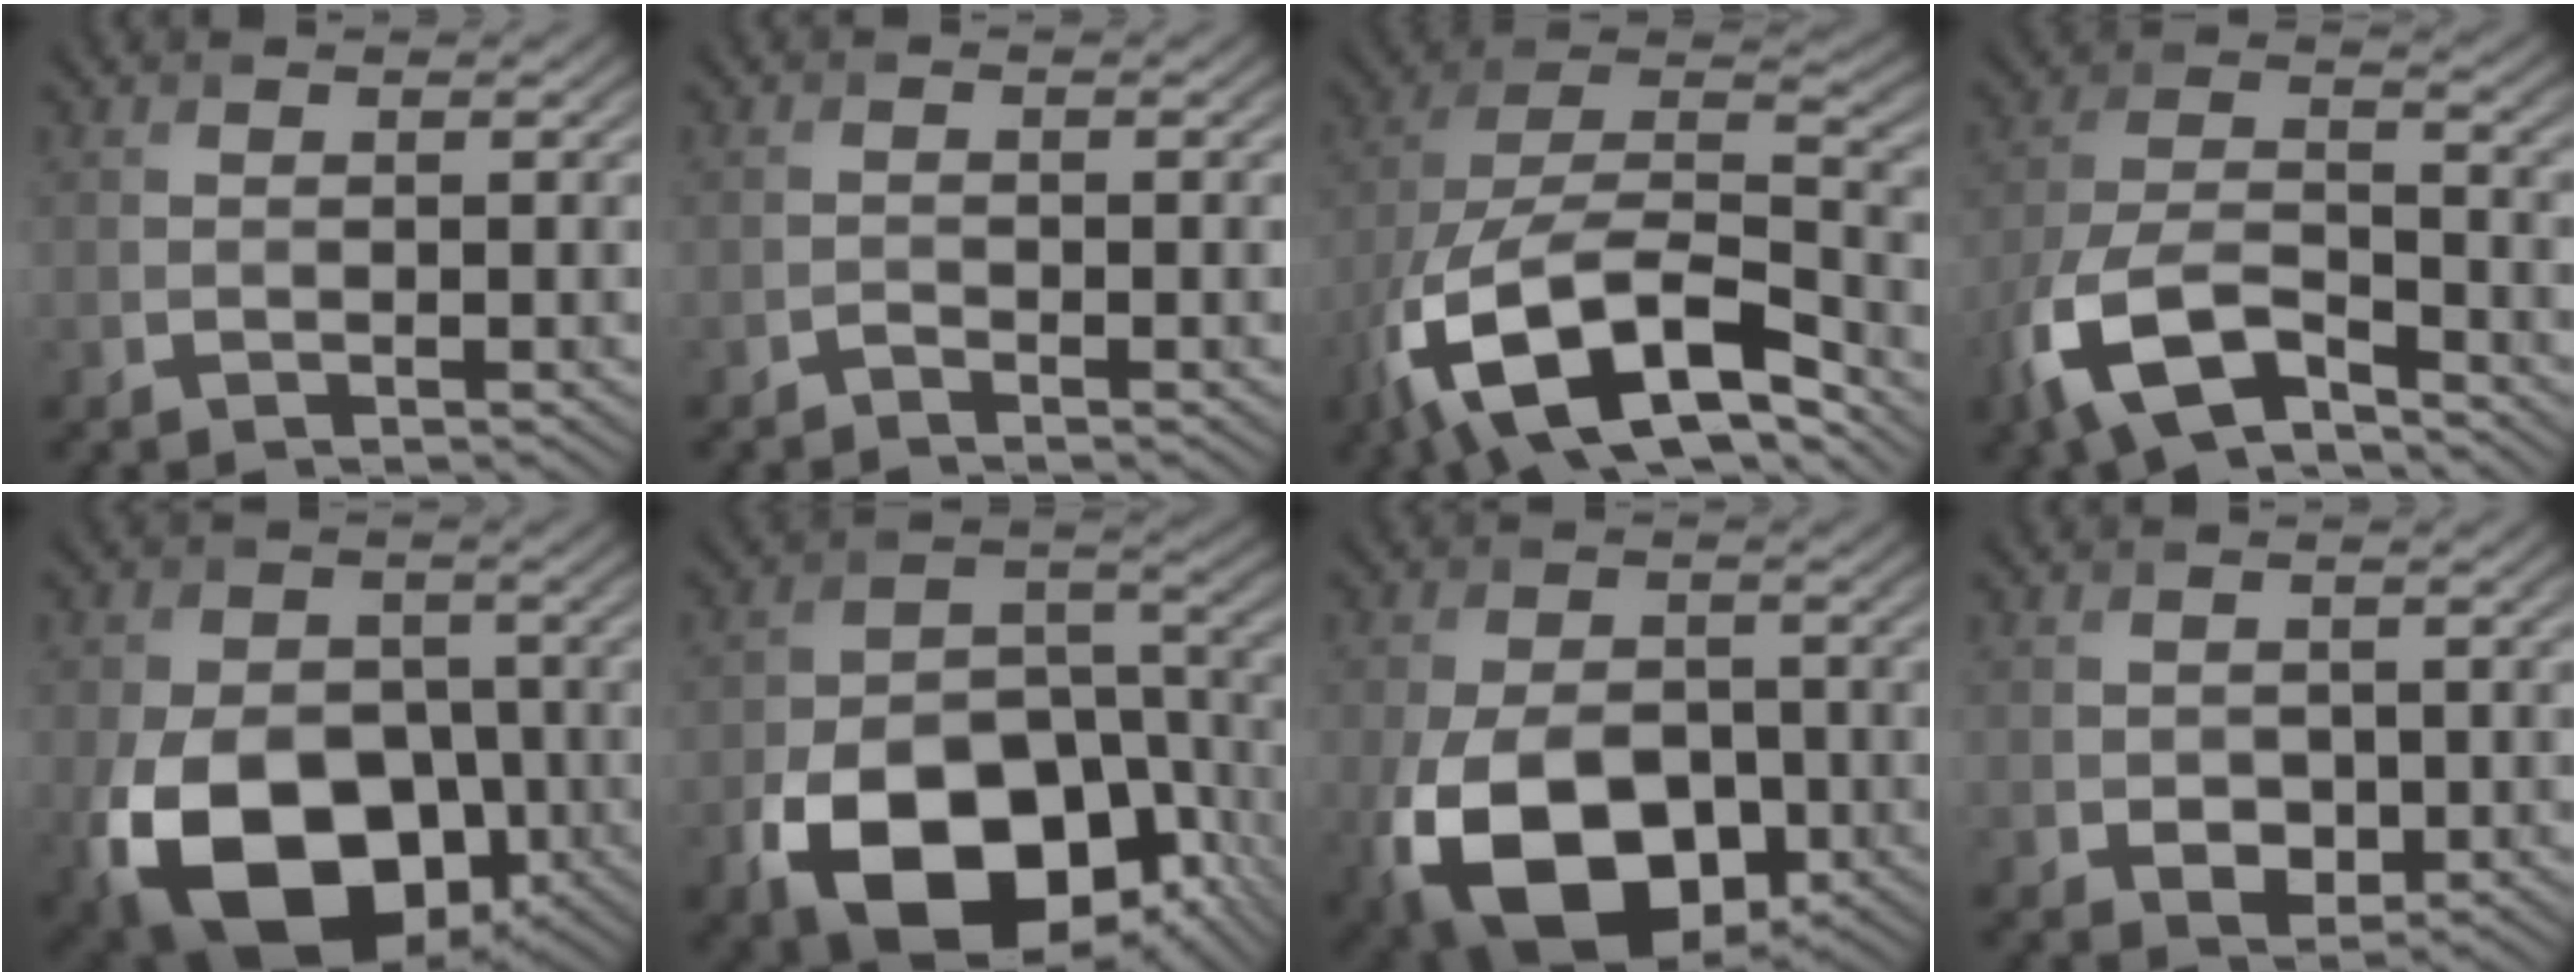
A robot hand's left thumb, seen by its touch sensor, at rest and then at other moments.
{"total": 0.8, "force": [-0.8, 0.1, 0.2], "torque": [-0.002, 0.000, -0.017]}
{"total": 18.8, "force": [-10.7, 8.7, 12.8], "torque": [-0.267, -0.027, -0.186]}
{"total": 11.6, "force": [-7.4, 4.8, 7.6], "torque": [-0.163, -0.013, -0.160]}
{"total": 17.4, "force": [-6.1, 11.9, 11.2], "torque": [-0.212, -0.046, -0.108]}
{"total": 17.7, "force": [-8.3, 11.2, 11.0], "torque": [-0.193, -0.050, -0.123]}
{"total": 15.7, "force": [-5.2, 10.3, 10.6], "torque": [-0.222, -0.054, -0.072]}
{"total": 2.5, "force": [-0.5, 2.0, 1.3], "torque": [-0.029, -0.010, -0.008]}